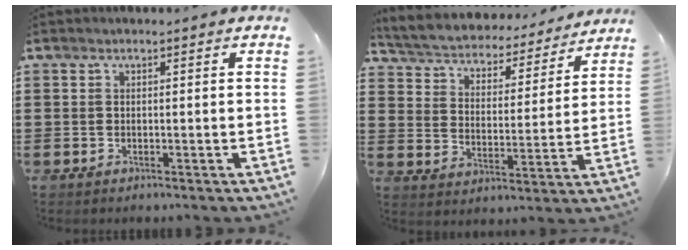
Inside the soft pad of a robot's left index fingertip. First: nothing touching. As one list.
[{"total": 4.0, "force": [3.9, 0.6, 0.5], "torque": [-0.034, -0.036, 0.060]}]